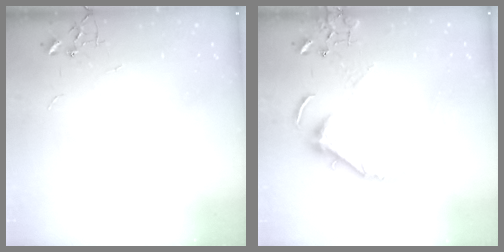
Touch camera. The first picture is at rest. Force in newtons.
{"total": 12.5, "press": 12.4, "slide": 1.1}